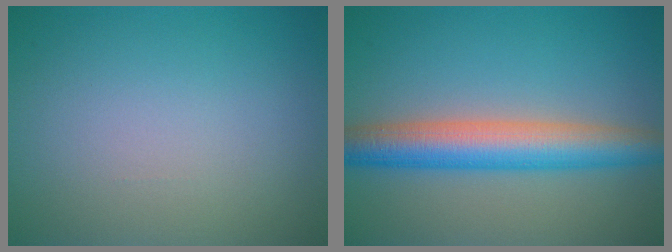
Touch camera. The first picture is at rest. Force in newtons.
{"total": 6.4, "press": 6.4, "slide": 0.2}